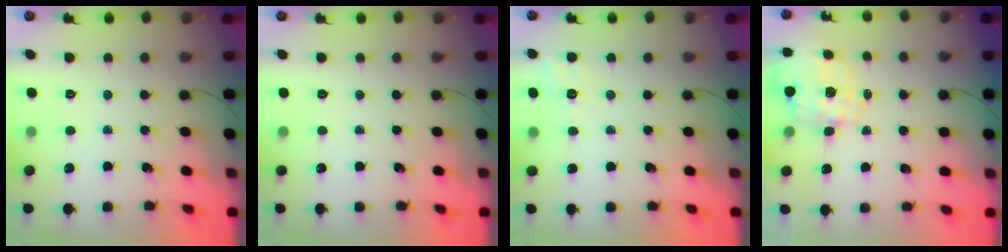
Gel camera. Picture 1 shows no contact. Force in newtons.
{"total": 0.0}
{"total": 2.2, "press": 0.2, "slide": 2.2}
{"total": 1.3, "press": 1.2, "slide": 0.5}